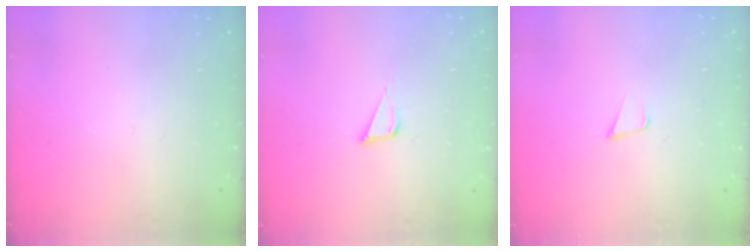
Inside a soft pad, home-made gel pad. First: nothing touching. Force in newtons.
{"total": 3.8, "press": 3.7, "slide": 0.9}
{"total": 3.4, "press": 2.2, "slide": 2.6}